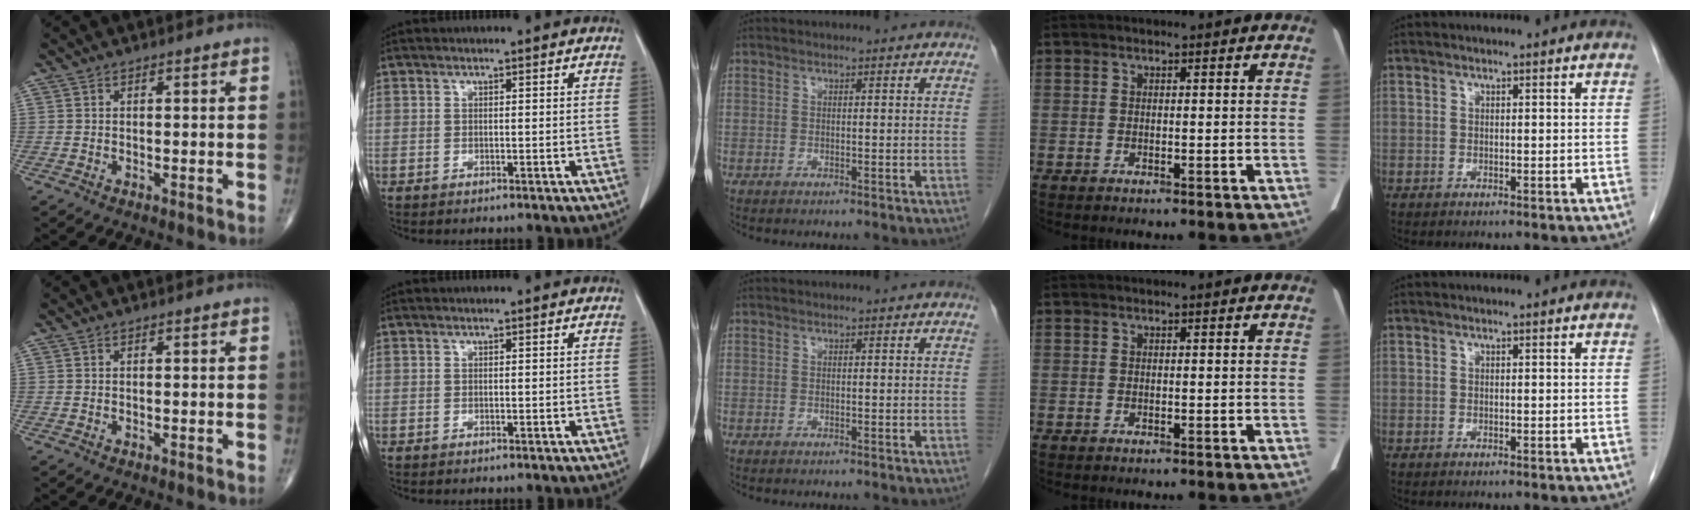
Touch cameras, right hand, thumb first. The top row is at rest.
{}